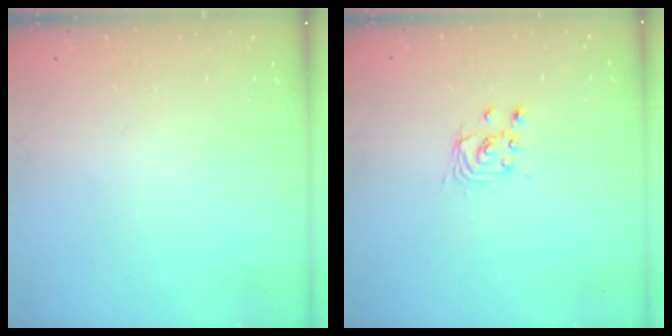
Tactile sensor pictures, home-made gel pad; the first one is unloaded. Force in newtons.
{"total": 2.9, "press": 2.9, "slide": 0.1}